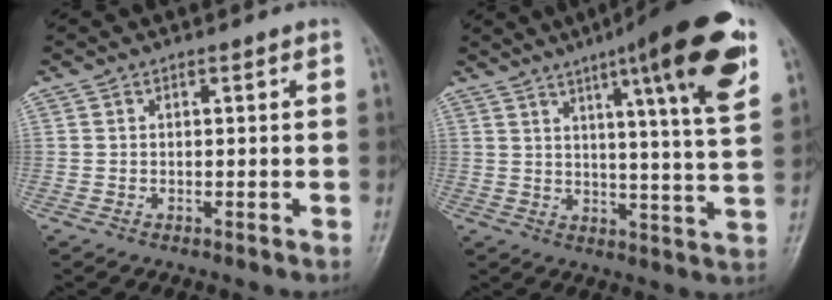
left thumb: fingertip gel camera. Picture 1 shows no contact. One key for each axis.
{"total": 19.2, "fx": 10.0, "fy": 2.2, "fz": 16.2, "tx": -0.210, "ty": -0.036, "tz": 0.134}